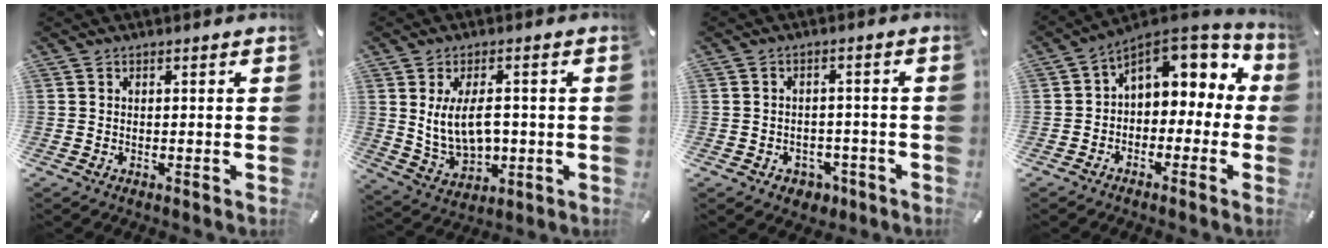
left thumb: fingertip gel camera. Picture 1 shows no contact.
{"total": 11.0, "force": [0.8, 6.9, 8.6], "torque": [-0.158, -0.001, 0.015]}
{"total": 4.4, "force": [-2.0, 3.6, 1.6], "torque": [-0.025, 0.013, -0.033]}
{"total": 7.9, "force": [3.4, 6.0, 3.9], "torque": [-0.059, -0.025, 0.063]}